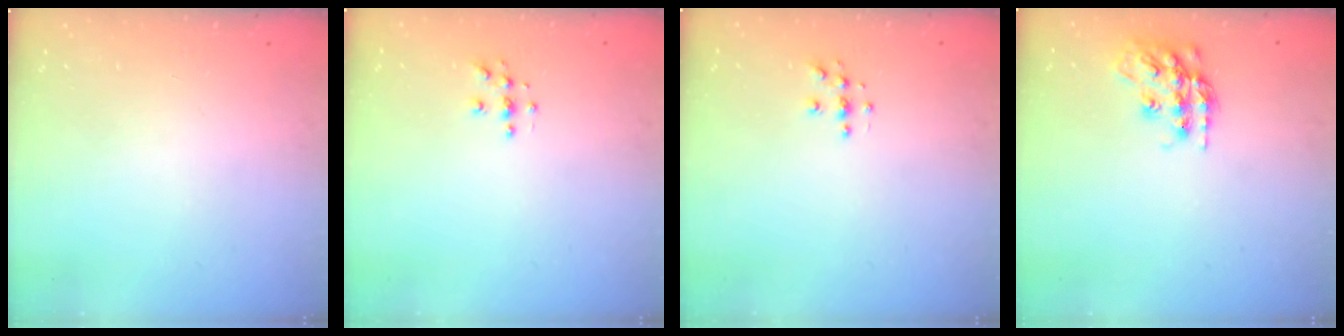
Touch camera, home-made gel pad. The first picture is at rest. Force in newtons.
{"total": 4.6, "press": 4.6, "slide": 0.5}
{"total": 4.6, "press": 4.6, "slide": 0.5}
{"total": 14.9, "press": 14.8, "slide": 0.8}